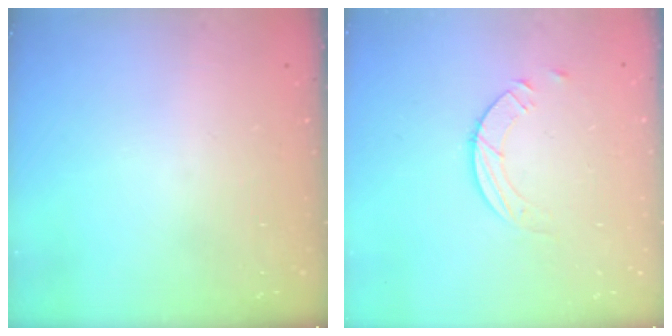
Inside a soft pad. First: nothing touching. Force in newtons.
{"total": 6.0, "press": 6.0, "slide": 0.6}